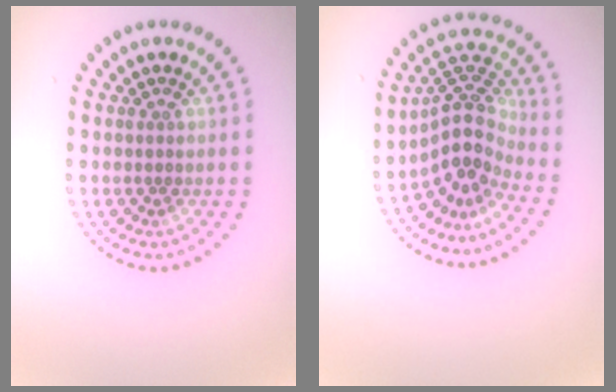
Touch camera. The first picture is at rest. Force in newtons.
{"total": 4.3, "press": 3.0, "slide": 3.1}